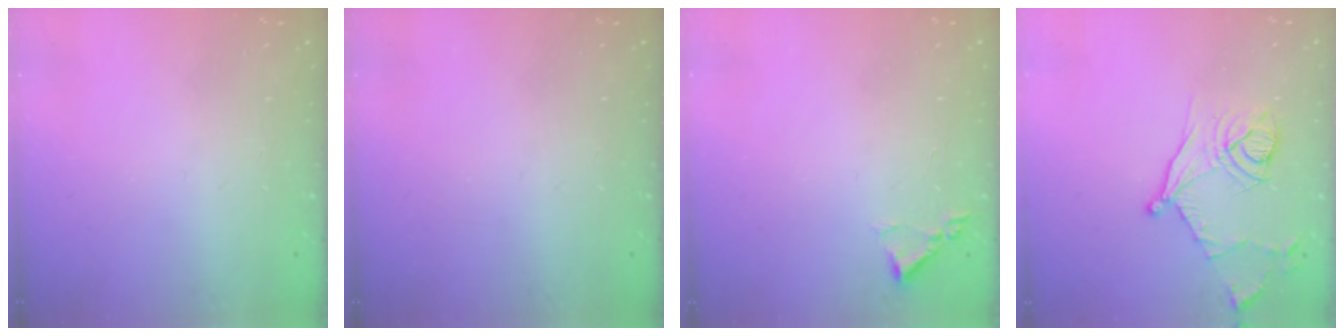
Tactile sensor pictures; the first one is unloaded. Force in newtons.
{"total": 0.0}
{"total": 1.8, "press": 1.8, "slide": 0.3}
{"total": 13.8, "press": 13.7, "slide": 1.8}